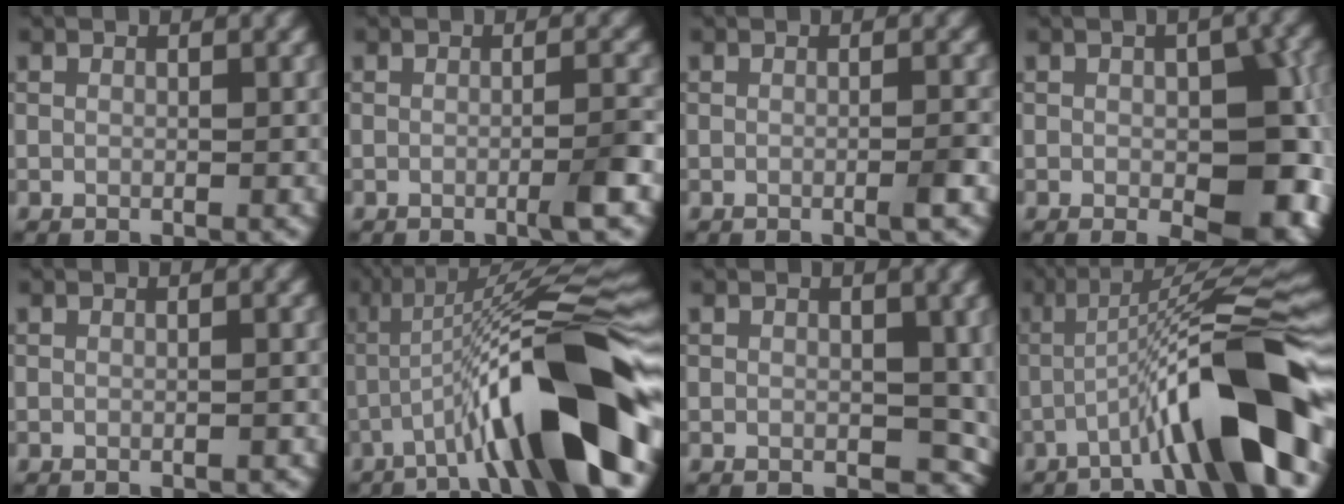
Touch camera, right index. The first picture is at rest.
{"total": 2.4, "force": [-0.8, 0.2, 2.3], "torque": [-0.030, 0.007, -0.022]}
{"total": 1.4, "force": [-0.5, 0.1, 1.3], "torque": [-0.018, 0.004, -0.014]}
{"total": 9.8, "force": [-1.3, 5.0, 8.3], "torque": [-0.109, -0.016, -0.006]}
{"total": 0.6, "force": [-0.4, 0.1, 0.4], "torque": [-0.006, 0.003, -0.006]}
{"total": 14.0, "force": [-4.9, 2.3, 12.9], "torque": [-0.201, 0.021, -0.076]}
{"total": 3.6, "force": [0.0, 2.4, 2.7], "torque": [-0.033, -0.010, 0.005]}
{"total": 11.6, "force": [-4.4, 1.6, 10.6], "torque": [-0.147, 0.030, -0.075]}